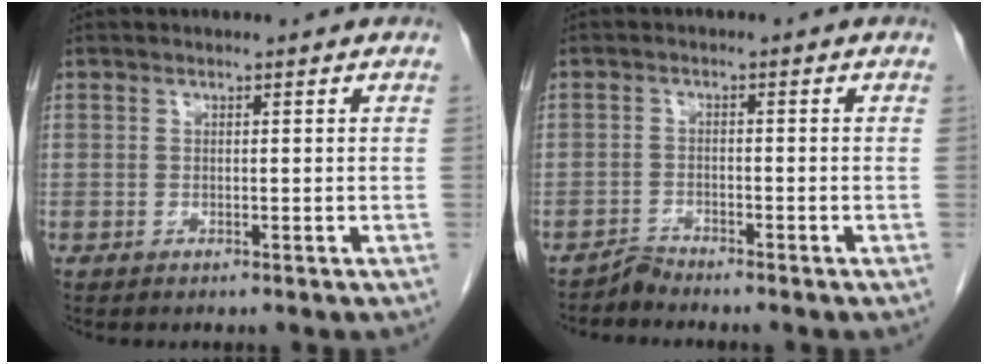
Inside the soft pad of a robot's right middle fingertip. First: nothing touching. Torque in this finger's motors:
{"motor_torque": [-0.34, -0.31, -0.07, -0.01]}